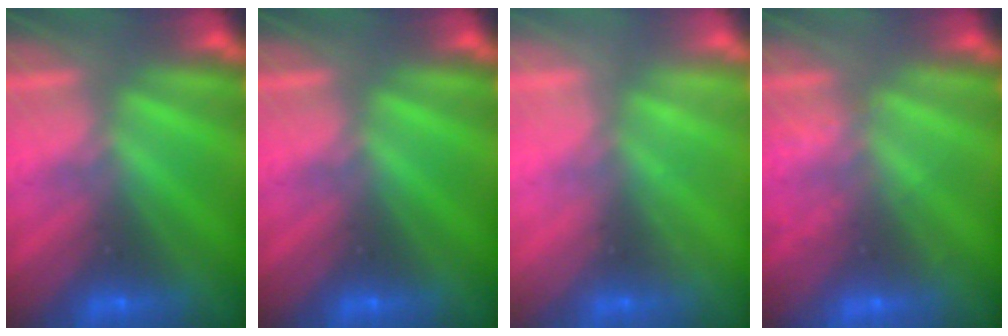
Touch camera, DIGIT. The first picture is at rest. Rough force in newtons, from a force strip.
{"total": 0.0}
{"total": 2.0}
{"total": 2.1}